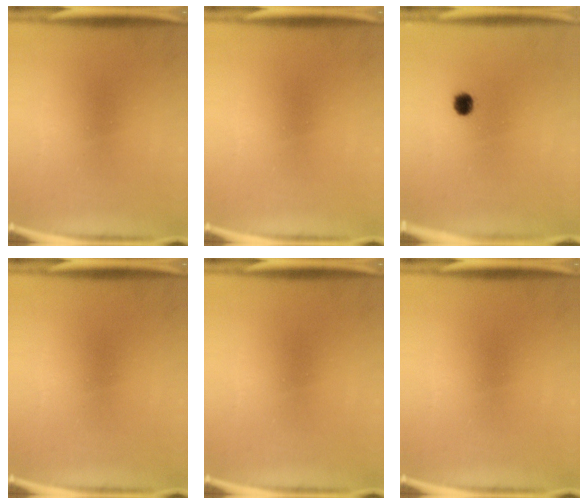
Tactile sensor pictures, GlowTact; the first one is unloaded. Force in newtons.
{"total": 0.0}
{"total": 2.8}
{"total": 0.0}
{"total": 0.0}
{"total": 0.0}